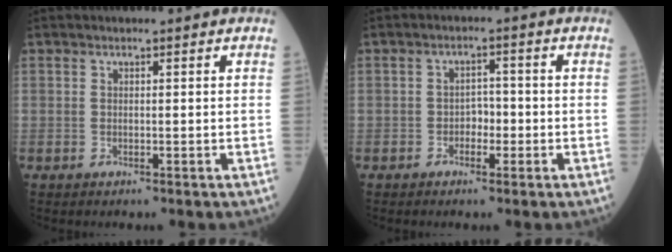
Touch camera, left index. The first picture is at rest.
{"total": 2.6, "force": [-1.2, 1.6, 1.7], "torque": [-0.021, 0.005, -0.025]}